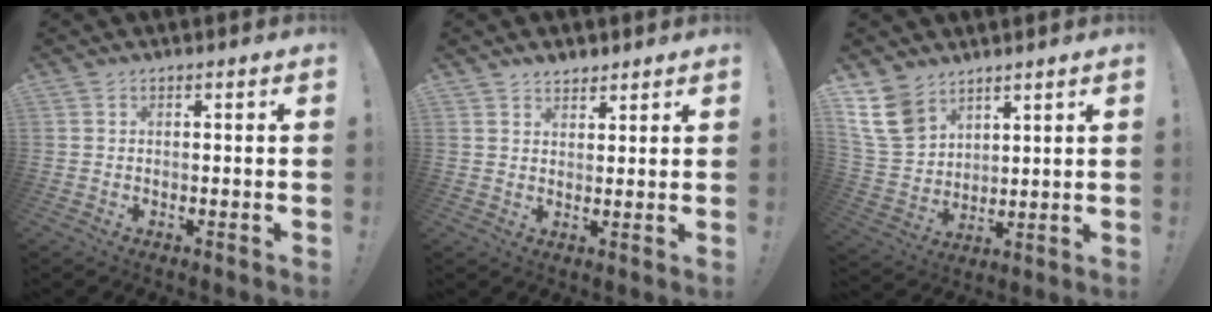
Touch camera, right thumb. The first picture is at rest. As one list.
[{"total": 3.2, "force": [2.8, 1.5, 0.3], "torque": [0.009, -0.020, 0.050]}, {"total": 13.2, "force": [8.5, 8.4, 5.6], "torque": [-0.121, -0.044, 0.171]}]